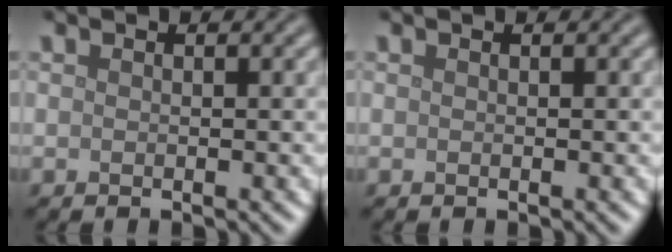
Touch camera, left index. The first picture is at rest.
{"total": 0.0}